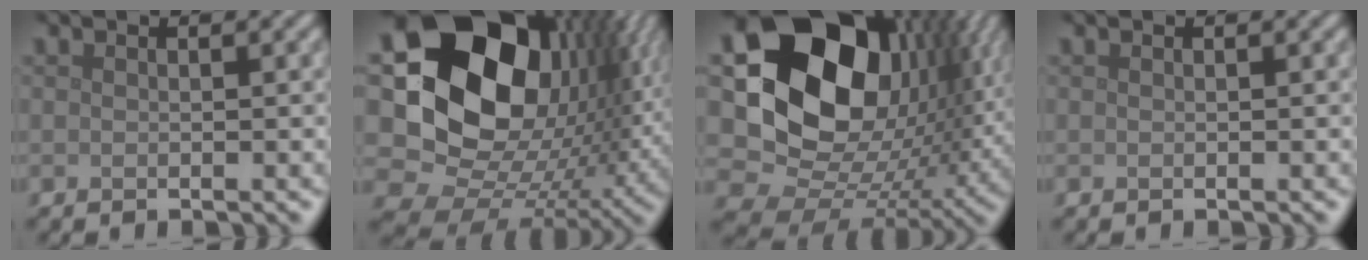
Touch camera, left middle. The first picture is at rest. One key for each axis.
{"total": 20.5, "fx": 4.4, "fy": 15.3, "fz": 12.9, "tx": -0.233, "ty": 0.006, "tz": 0.093}
{"total": 18.5, "fx": 4.1, "fy": 13.8, "fz": 11.7, "tx": -0.211, "ty": -0.001, "tz": 0.090}
{"total": 0.0}